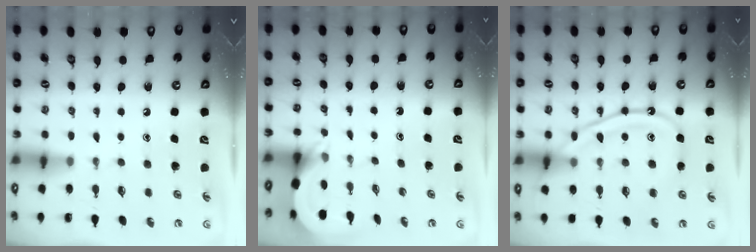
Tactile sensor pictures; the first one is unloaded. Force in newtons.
{"total": 3.3, "press": 3.3, "slide": 0.2}
{"total": 12.4, "press": 12.4, "slide": 1.2}